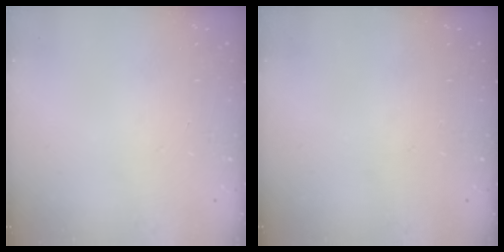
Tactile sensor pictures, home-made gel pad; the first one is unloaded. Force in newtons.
{"total": 0.0}